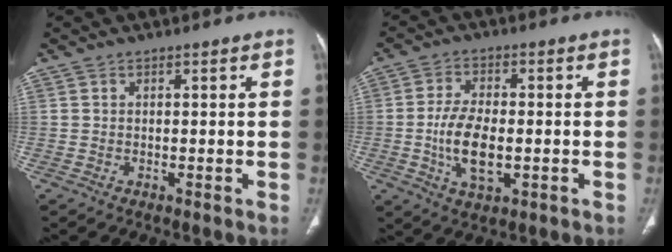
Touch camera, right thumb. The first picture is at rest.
{"total": 9.1, "force": [-1.5, 4.7, 7.7], "torque": [-0.145, 0.003, -0.026]}